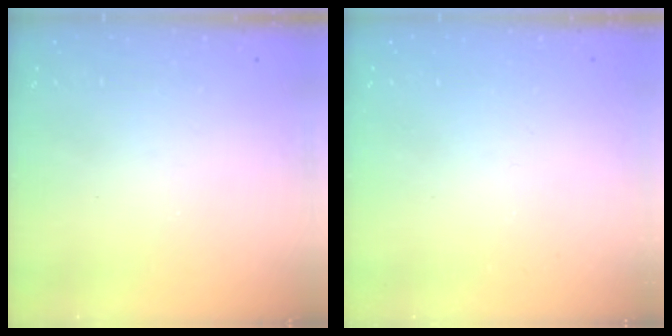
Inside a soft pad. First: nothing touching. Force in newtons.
{"total": 0.0}